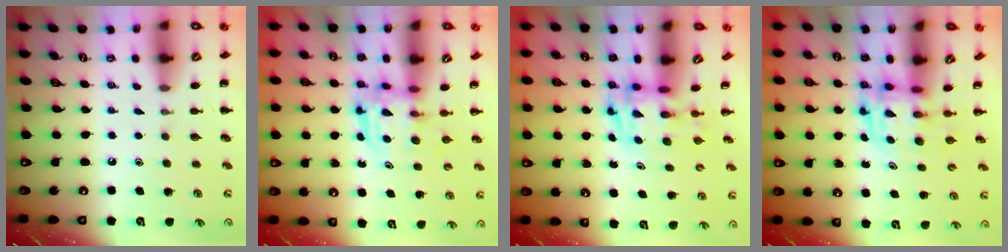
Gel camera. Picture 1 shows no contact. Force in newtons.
{"total": 3.1, "press": 3.1, "slide": 0.2}
{"total": 2.7, "press": 2.7, "slide": 0.5}
{"total": 3.7, "press": 3.7, "slide": 0.7}